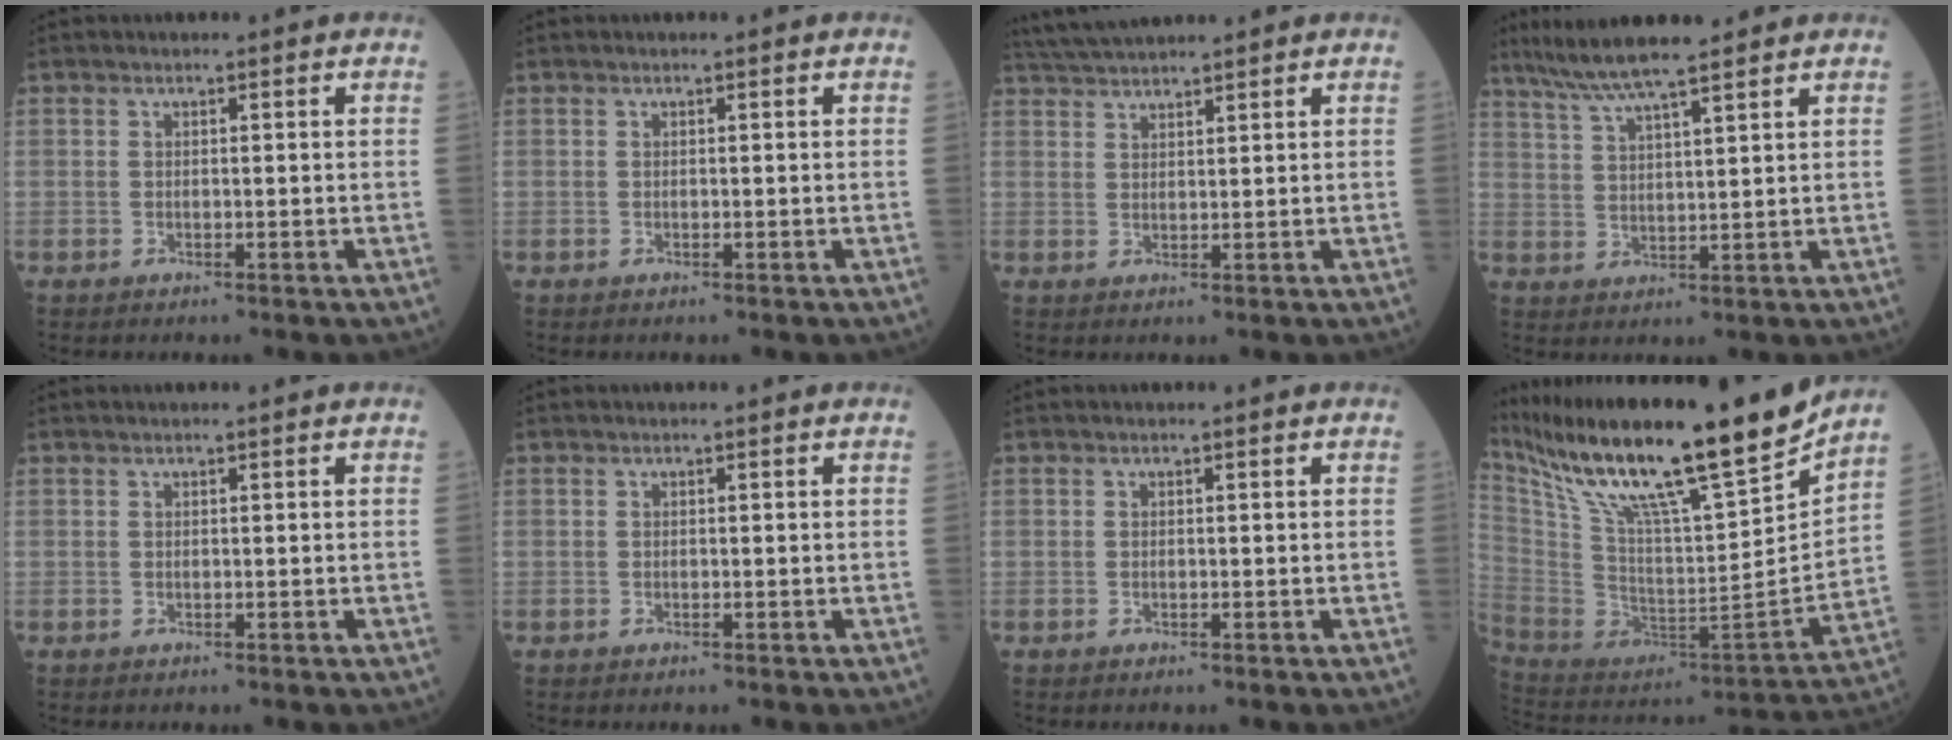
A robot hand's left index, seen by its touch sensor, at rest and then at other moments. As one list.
[{"total": 0.0}, {"total": 6.0, "force": [5.7, -0.1, 2.0], "torque": [-0.041, 0.033, 0.106]}, {"total": 10.1, "force": [8.3, 0.1, 5.6], "torque": [-0.099, 0.026, 0.139]}, {"total": 0.0}, {"total": 0.0}, {"total": 0.0}, {"total": 26.5, "force": [20.8, 1.9, 16.4], "torque": [-0.302, -0.019, 0.350]}]